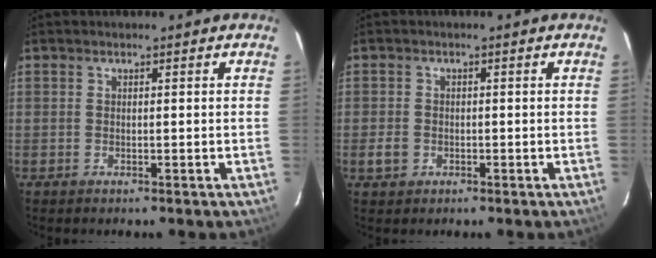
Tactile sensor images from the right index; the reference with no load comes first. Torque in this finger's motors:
{"motor_torque": [-0.32, 0.08, -0.96, -0.21]}